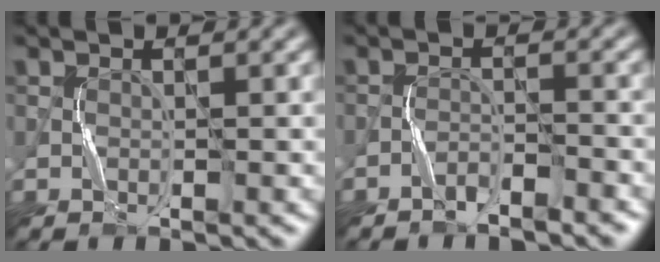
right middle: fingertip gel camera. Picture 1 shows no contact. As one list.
[{"total": 1.8, "force": [-1.7, 0.2, 0.6], "torque": [-0.010, 0.007, -0.032]}]